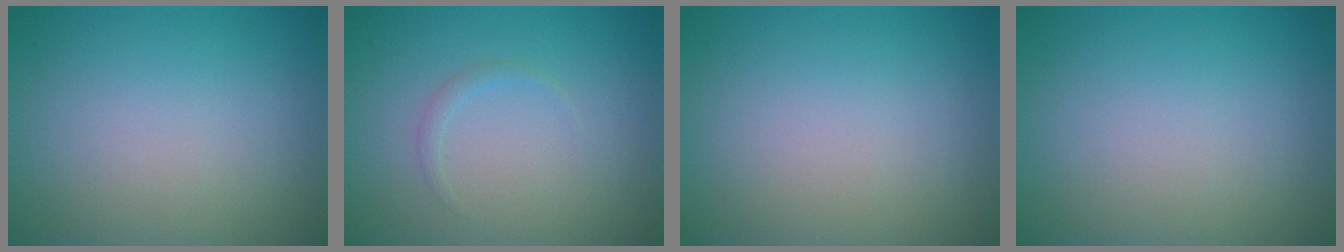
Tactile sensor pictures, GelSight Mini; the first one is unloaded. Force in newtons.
{"total": 0.7, "press": 0.7, "slide": 0.0}
{"total": 0.0}
{"total": 0.0}